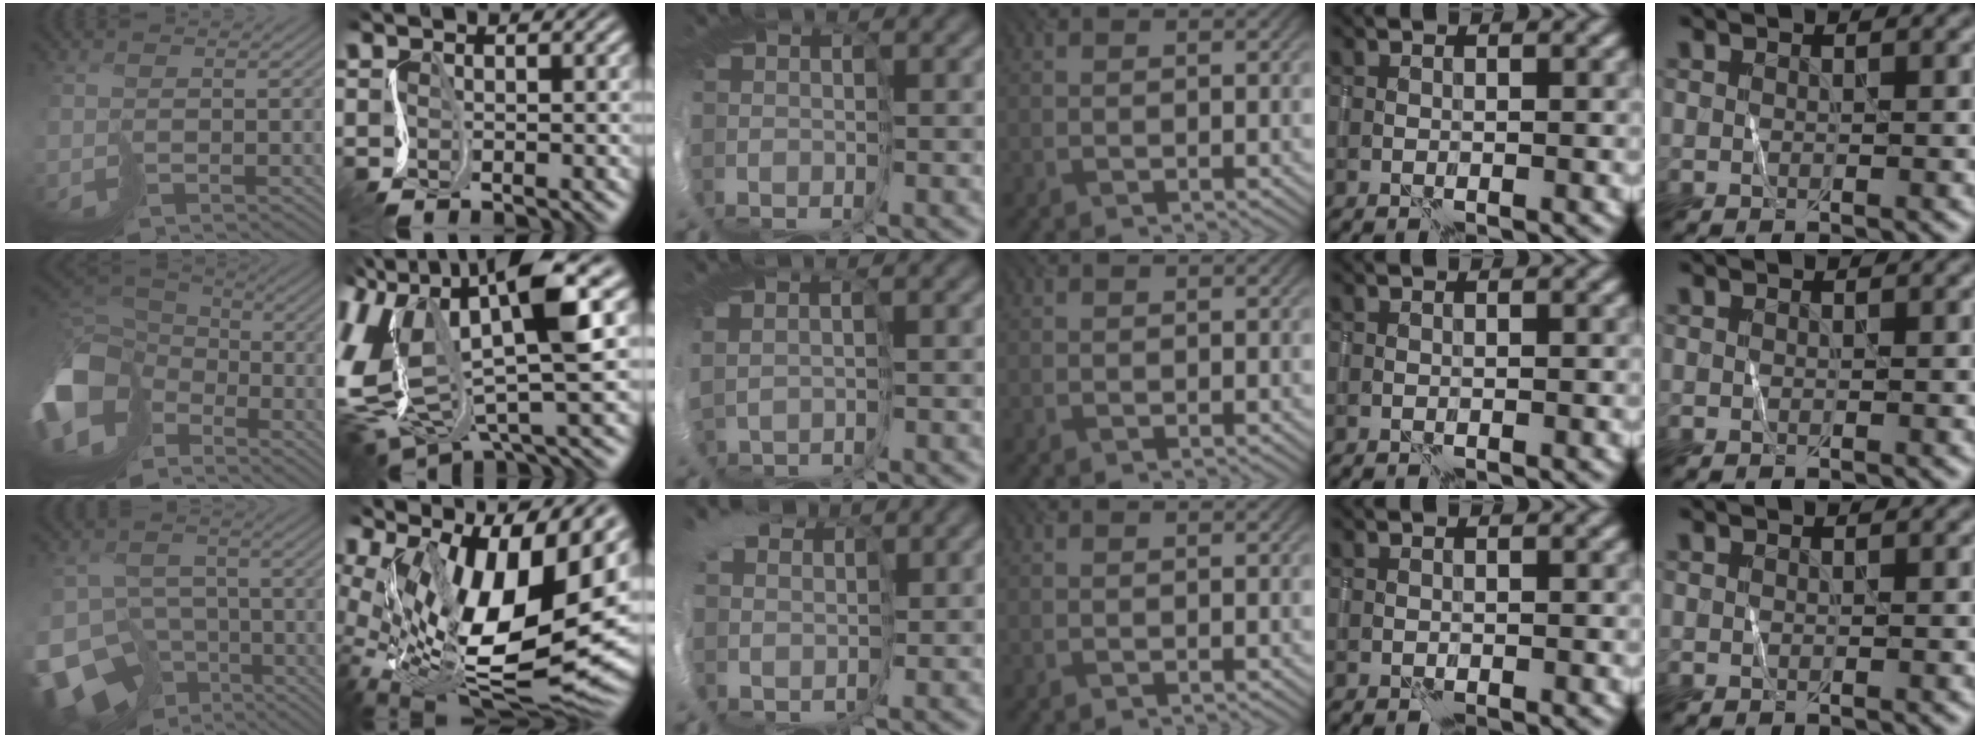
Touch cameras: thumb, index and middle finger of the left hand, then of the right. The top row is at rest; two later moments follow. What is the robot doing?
{"motion": "cut", "object": "tissue"}